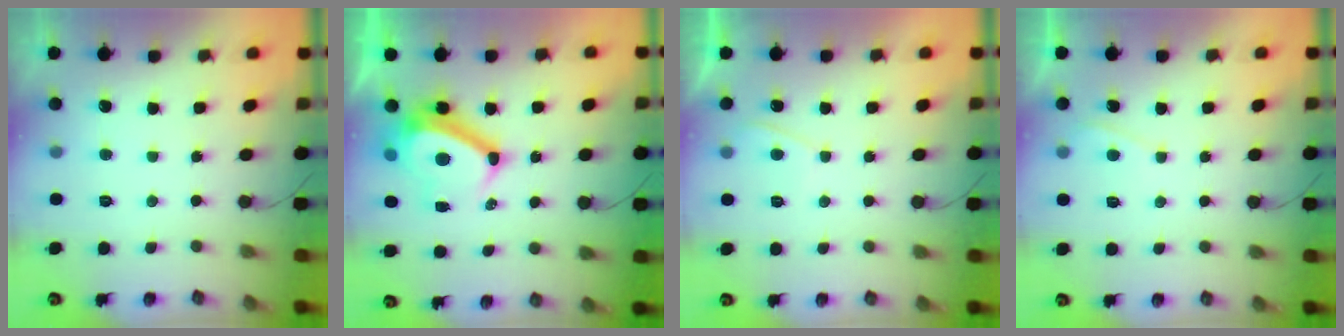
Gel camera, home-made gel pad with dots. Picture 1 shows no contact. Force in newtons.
{"total": 13.3, "press": 12.8, "slide": 3.5}
{"total": 2.4, "press": 2.3, "slide": 0.7}
{"total": 2.8, "press": 2.7, "slide": 0.3}